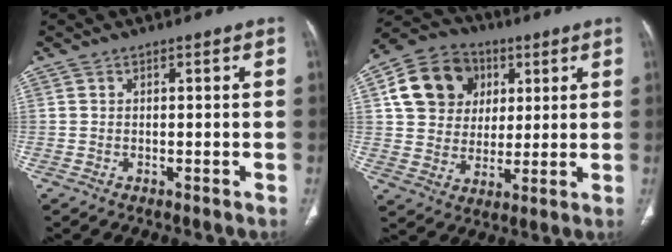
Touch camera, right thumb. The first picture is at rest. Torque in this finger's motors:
{"motor_torque": [-1.26, 1.19, 0.45, -0.17, 0.11]}